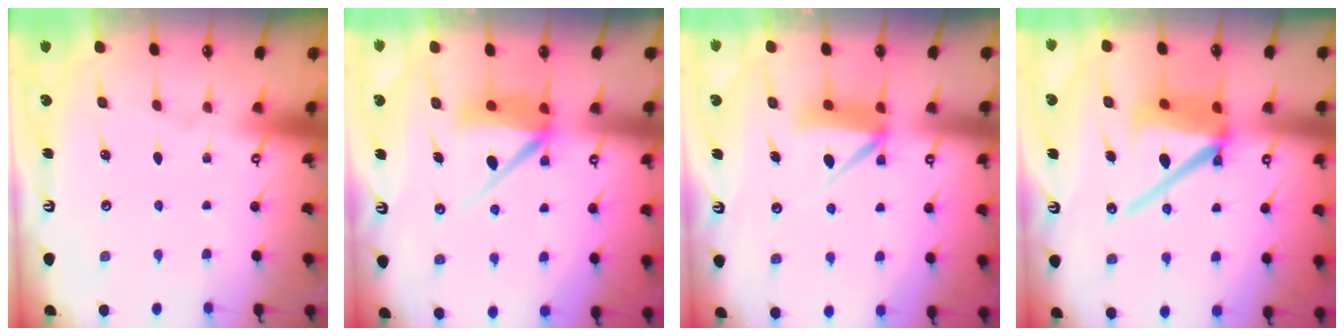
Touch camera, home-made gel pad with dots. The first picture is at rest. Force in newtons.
{"total": 9.4, "press": 9.4, "slide": 0.8}
{"total": 9.3, "press": 9.3, "slide": 0.6}
{"total": 13.7, "press": 13.6, "slide": 1.9}